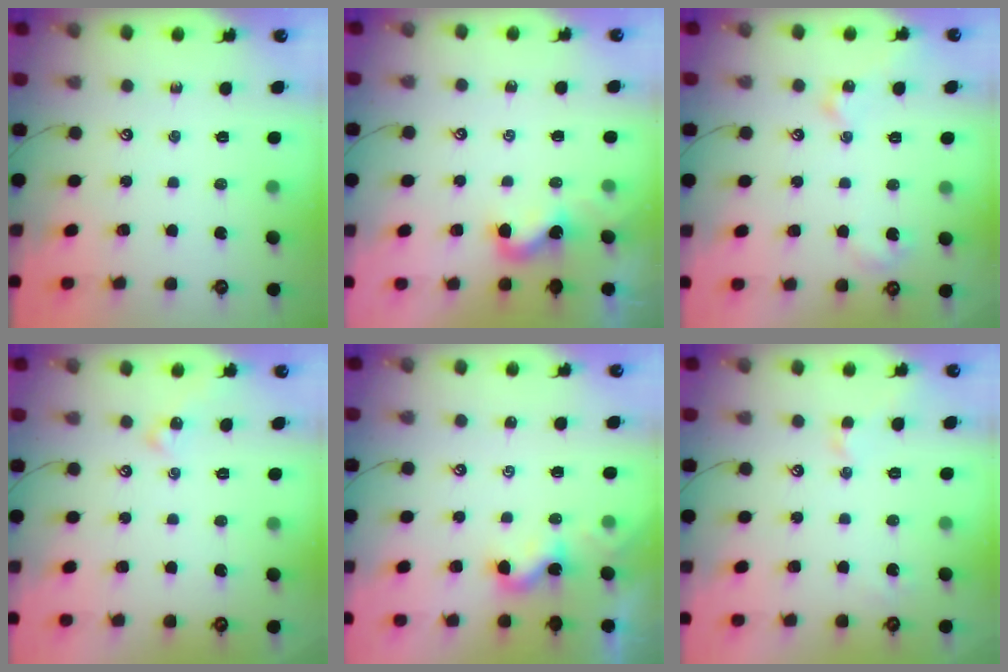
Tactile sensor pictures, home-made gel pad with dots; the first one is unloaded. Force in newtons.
{"total": 3.8, "press": 3.8, "slide": 0.3}
{"total": 4.4, "press": 4.4, "slide": 0.3}
{"total": 1.8, "press": 1.7, "slide": 0.5}
{"total": 1.3, "press": 1.2, "slide": 0.5}
{"total": 1.7, "press": 1.6, "slide": 0.6}